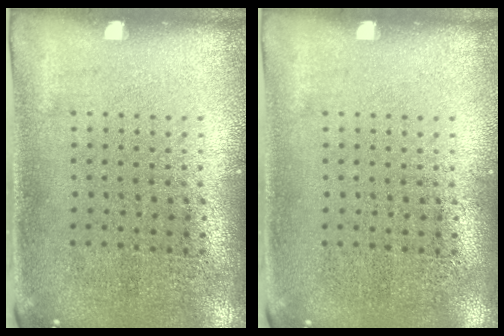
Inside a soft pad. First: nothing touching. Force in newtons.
{"total": 0.0}